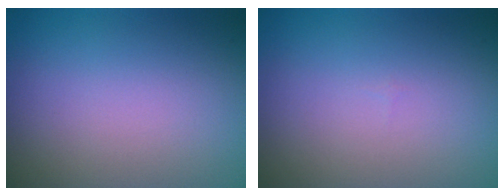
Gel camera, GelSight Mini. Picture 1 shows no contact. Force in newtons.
{"total": 0.0}